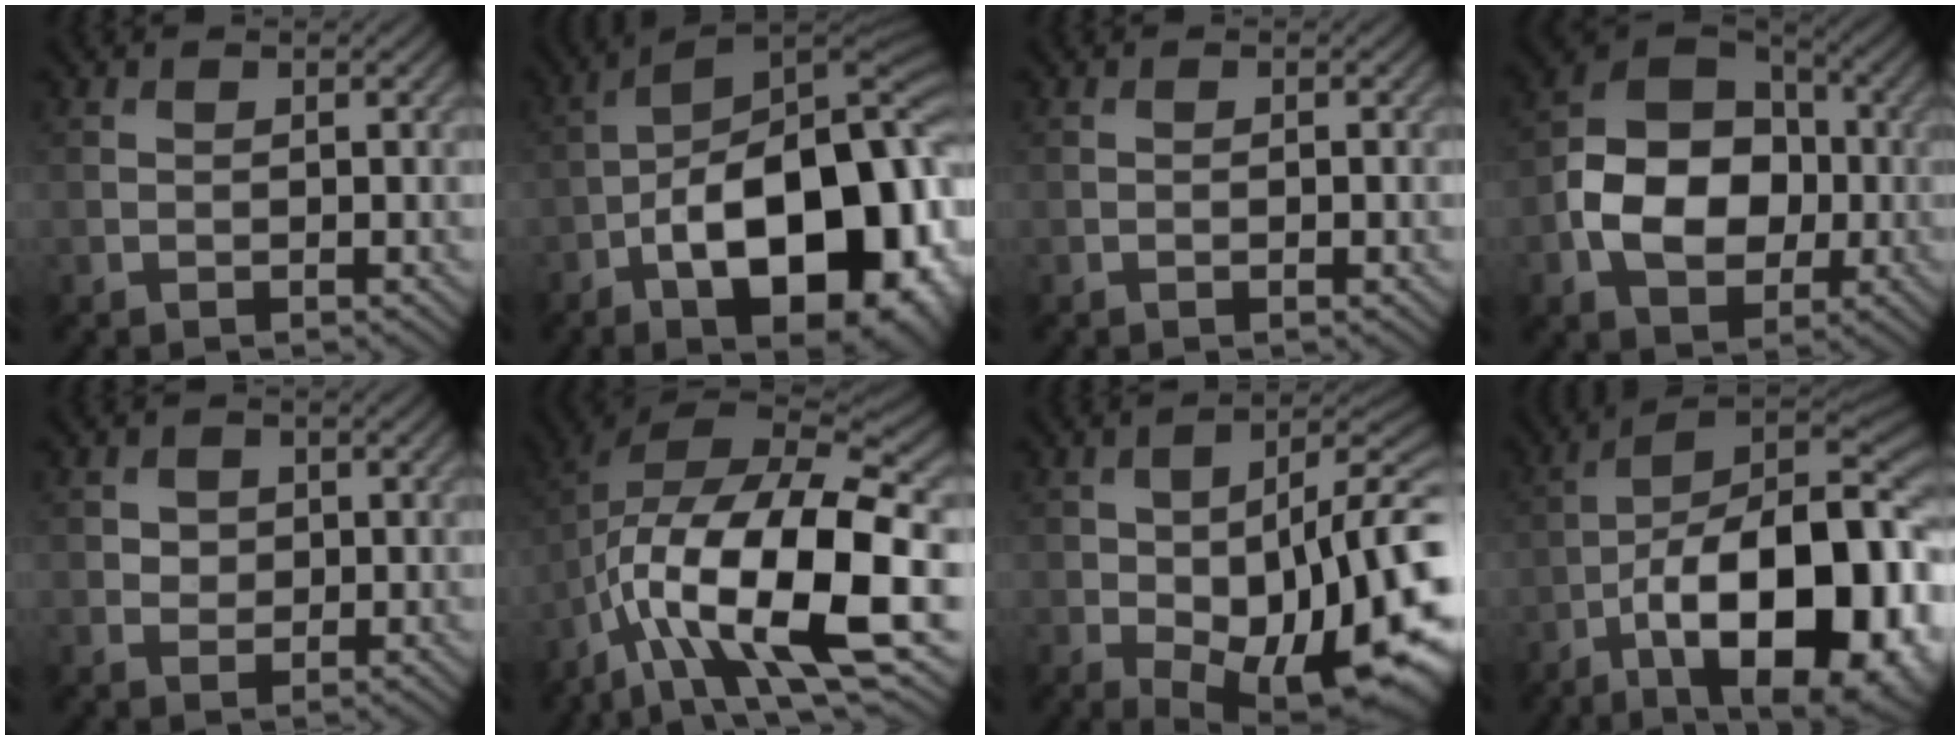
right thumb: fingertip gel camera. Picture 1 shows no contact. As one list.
[{"total": 19.8, "force": [-7.2, 9.2, 16.0], "torque": [-0.223, -0.006, -0.115]}, {"total": 0.9, "force": [-0.3, 0.2, 0.8], "torque": [-0.012, 0.000, -0.004]}, {"total": 11.1, "force": [-1.8, 8.0, 7.4], "torque": [-0.146, -0.002, -0.043]}, {"total": 2.0, "force": [0.2, 1.8, 0.7], "torque": [-0.016, -0.004, 0.001]}, {"total": 16.8, "force": [-5.7, 6.1, 14.6], "torque": [-0.261, -0.002, -0.099]}, {"total": 18.2, "force": [-4.6, 9.5, 14.8], "torque": [-0.206, -0.043, -0.049]}, {"total": 21.6, "force": [-8.8, 9.8, 17.2], "torque": [-0.247, -0.001, -0.134]}]